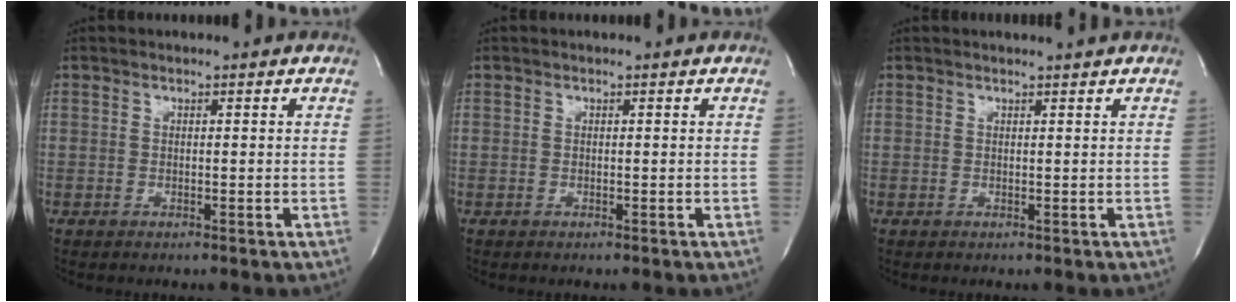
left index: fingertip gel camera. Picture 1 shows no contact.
{"total": 0.0}
{"total": 1.1, "force": [1.0, -0.4, 0.1], "torque": [-0.007, -0.007, 0.017]}